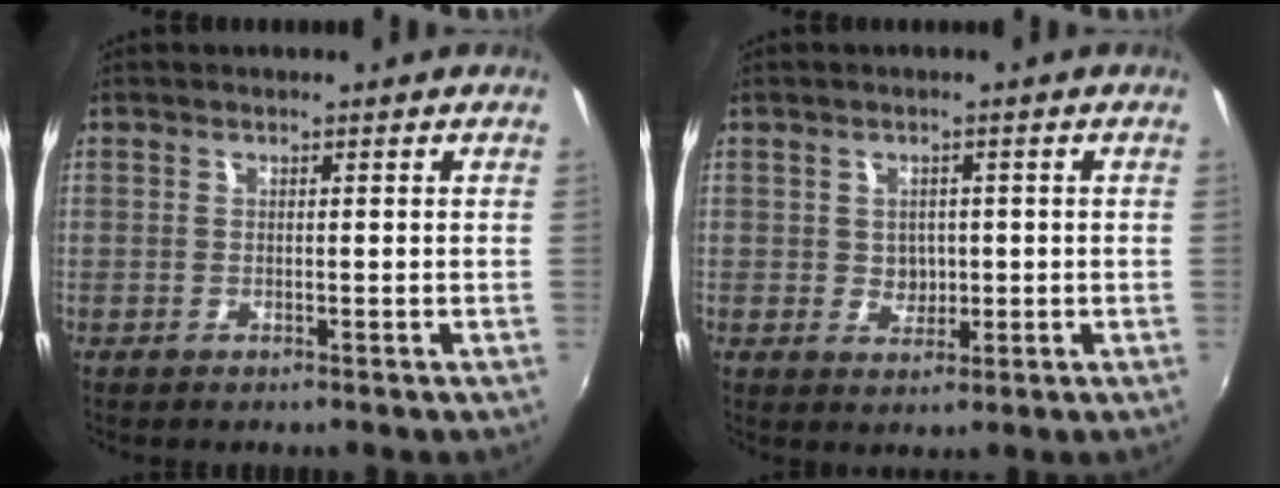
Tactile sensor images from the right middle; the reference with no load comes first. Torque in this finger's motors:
{"motor_torque": [0.16, -0.09, -0.03, 0.00]}